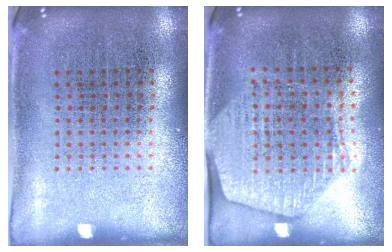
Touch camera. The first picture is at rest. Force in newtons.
{"total": 1.8, "press": 1.6, "slide": 0.7}